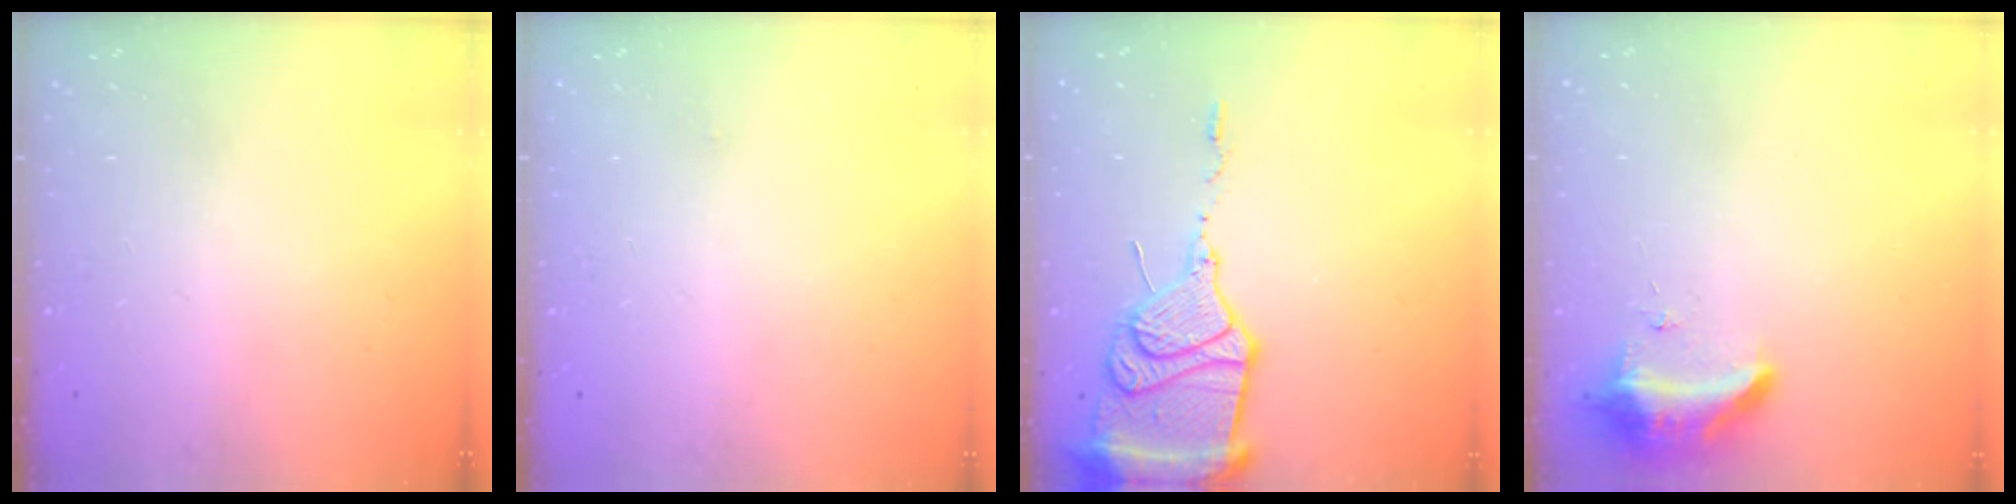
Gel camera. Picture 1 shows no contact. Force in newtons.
{"total": 9.0, "press": 1.4, "slide": 8.9}
{"total": 16.9, "press": 16.8, "slide": 1.8}
{"total": 8.9, "press": 8.8, "slide": 1.6}